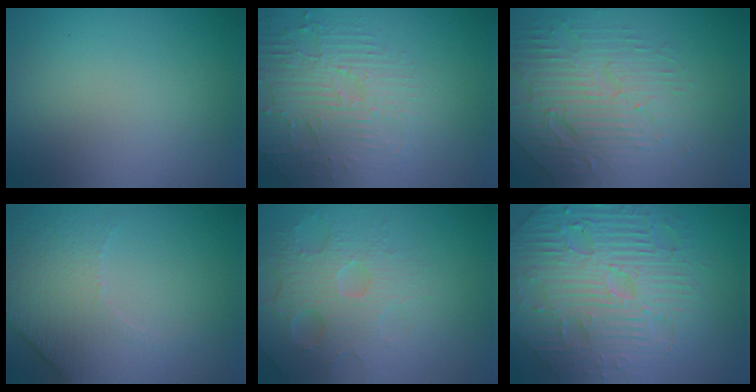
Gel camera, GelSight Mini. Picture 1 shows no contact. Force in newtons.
{"total": 2.8, "press": 2.5, "slide": 1.4}
{"total": 5.2, "press": 4.2, "slide": 3.0}
{"total": 4.8, "press": 3.2, "slide": 3.5}
{"total": 4.5, "press": 3.8, "slide": 2.3}
{"total": 8.2, "press": 6.6, "slide": 4.8}